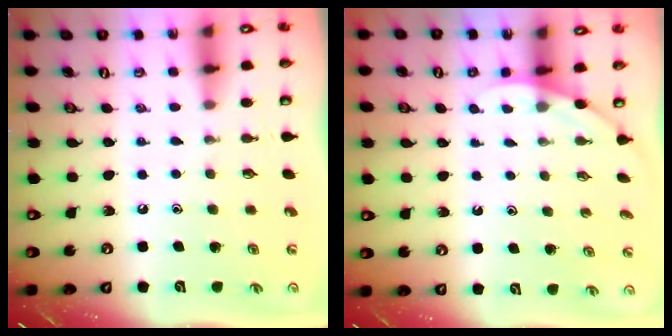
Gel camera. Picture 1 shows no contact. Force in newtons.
{"total": 2.0, "press": 2.0, "slide": 0.0}